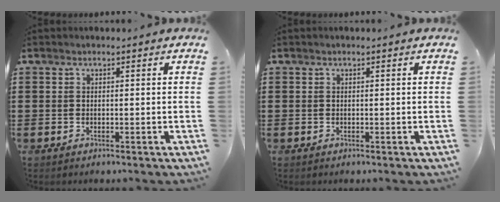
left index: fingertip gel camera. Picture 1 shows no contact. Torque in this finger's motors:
{"motor_torque": [0.10, 0.03, 0.00, 0.02]}